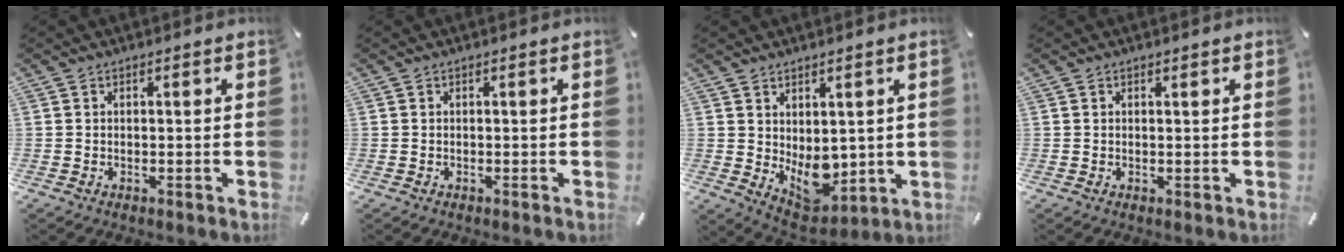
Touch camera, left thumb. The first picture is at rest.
{"total": 0.0}
{"total": 8.2, "force": [0.2, 6.4, 5.0], "torque": [-0.053, -0.013, 0.013]}
{"total": 0.5, "force": [0.4, 0.3, 0.1], "torque": [-0.003, -0.001, 0.008]}